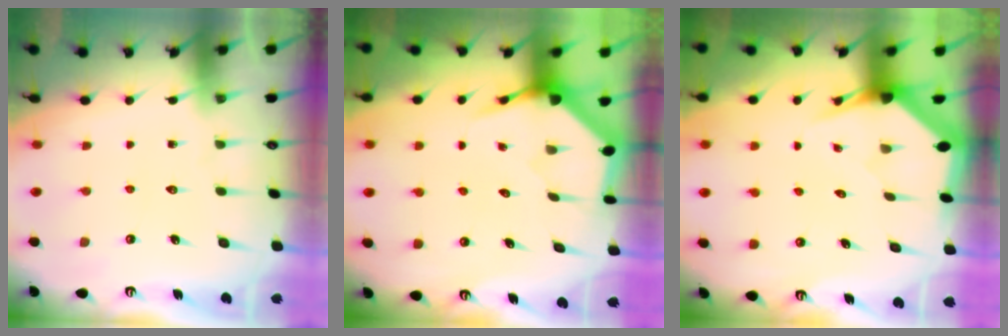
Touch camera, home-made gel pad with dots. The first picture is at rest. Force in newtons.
{"total": 4.0, "press": 3.9, "slide": 0.5}
{"total": 3.3, "press": 3.3, "slide": 0.2}